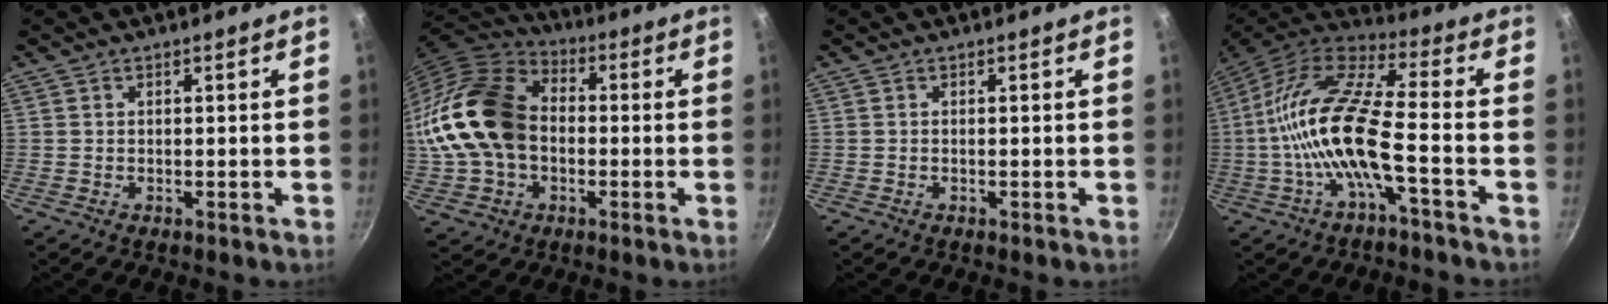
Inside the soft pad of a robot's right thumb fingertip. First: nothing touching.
{"total": 20.3, "force": [-0.5, 14.9, 13.7], "torque": [-0.262, 0.041, -0.013]}
{"total": 0.0}
{"total": 16.8, "force": [-3.9, 4.8, 15.6], "torque": [-0.304, 0.041, -0.088]}